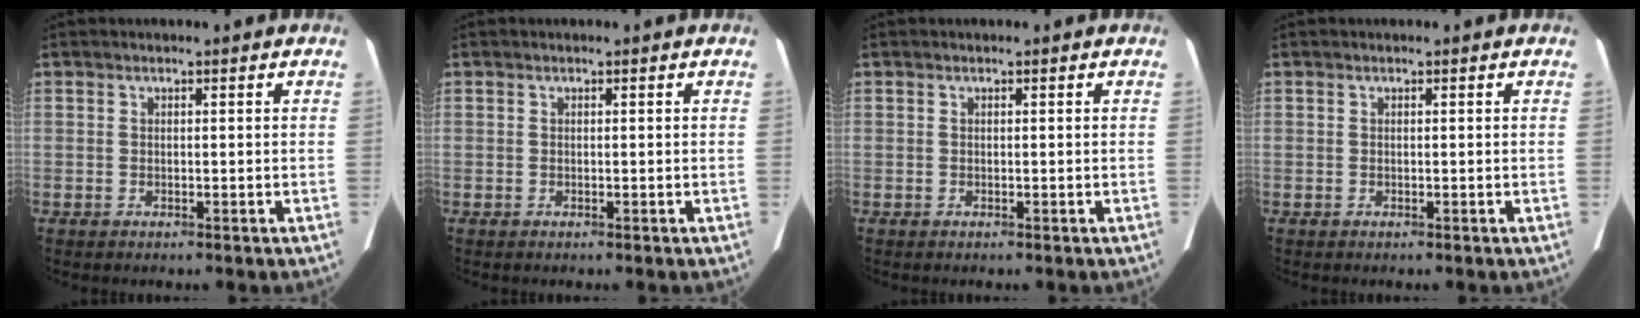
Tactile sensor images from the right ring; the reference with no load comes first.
{"total": 0.0}
{"total": 0.0}
{"total": 0.0}